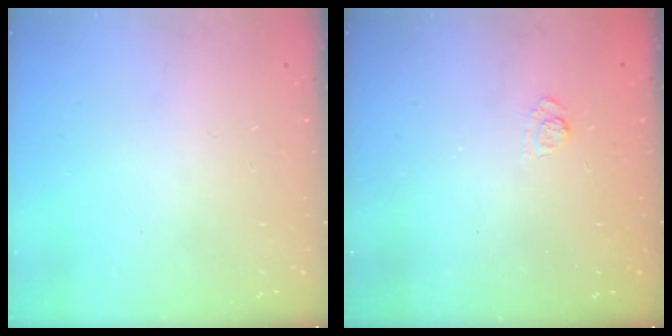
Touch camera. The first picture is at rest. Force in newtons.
{"total": 2.9, "press": 2.5, "slide": 1.5}